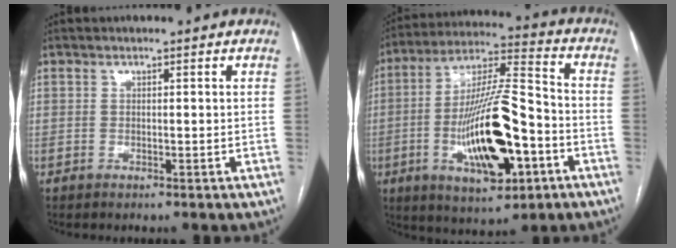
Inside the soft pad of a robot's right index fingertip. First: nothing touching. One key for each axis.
{"total": 18.3, "fx": -5.2, "fy": 4.7, "fz": 16.9, "tx": -0.320, "ty": 0.002, "tz": -0.078}